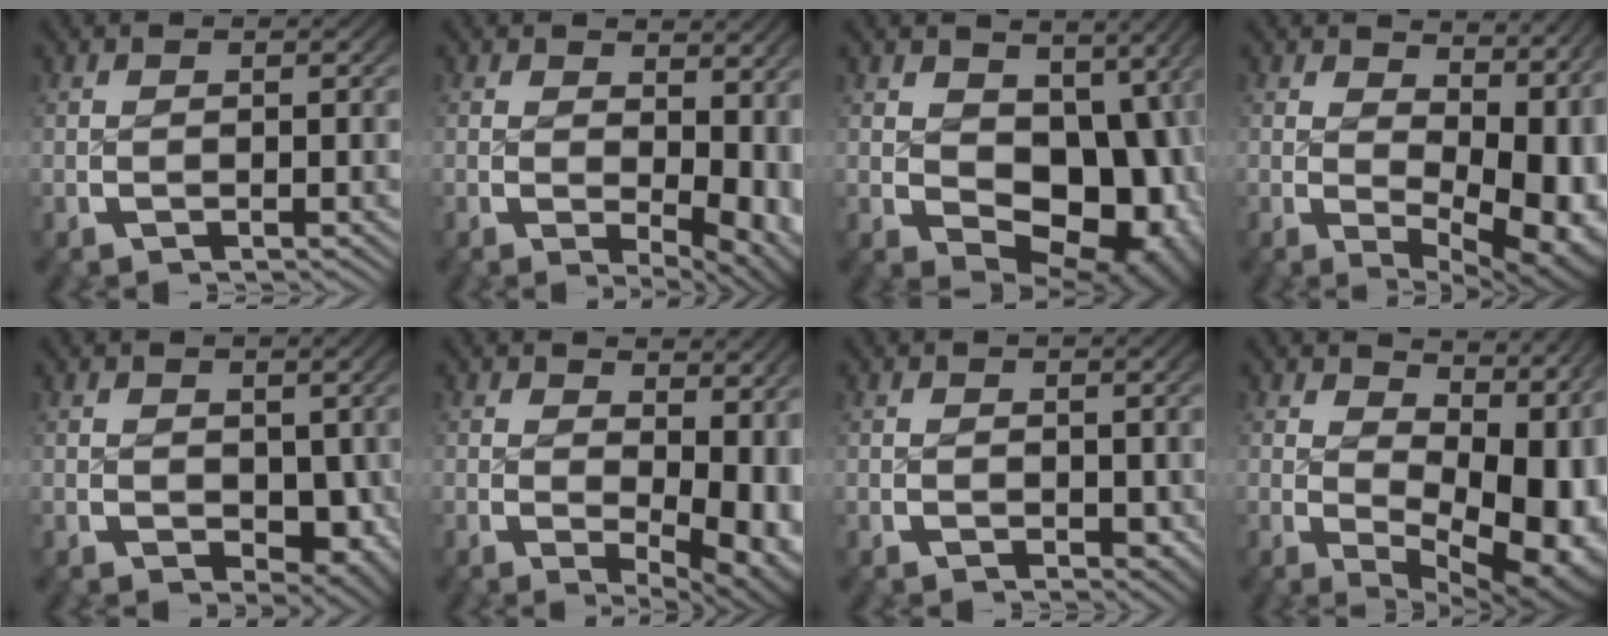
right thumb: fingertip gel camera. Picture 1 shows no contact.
{"total": 5.3, "force": [0.5, 3.1, 4.3], "torque": [-0.053, -0.025, 0.019]}
{"total": 12.9, "force": [-0.4, 9.1, 9.2], "torque": [-0.143, -0.061, 0.024]}
{"total": 9.2, "force": [0.4, 5.4, 7.5], "torque": [-0.102, -0.039, 0.030]}
{"total": 3.7, "force": [0.5, 2.7, 2.4], "torque": [-0.038, -0.022, 0.022]}
{"total": 6.6, "force": [0.4, 3.9, 5.3], "torque": [-0.069, -0.031, 0.021]}
{"total": 1.1, "force": [0.3, 0.9, 0.6], "torque": [0.001, -0.008, 0.013]}
{"total": 11.6, "force": [0.4, 6.6, 9.5], "torque": [-0.132, -0.039, 0.032]}